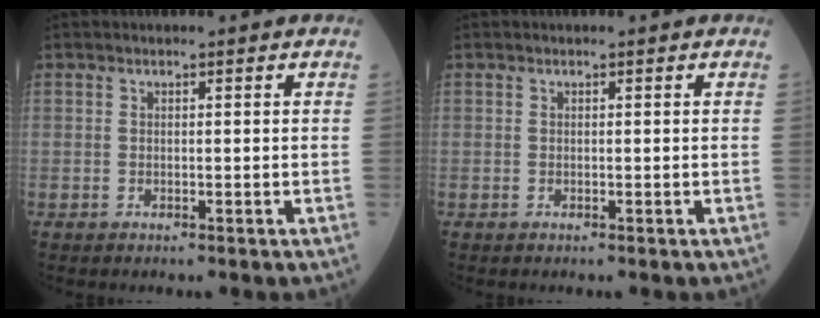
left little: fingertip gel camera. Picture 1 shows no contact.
{"total": 0.0}